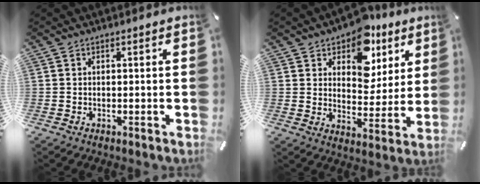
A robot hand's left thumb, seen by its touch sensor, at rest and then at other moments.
{"total": 11.5, "force": [7.7, 7.4, 4.4], "torque": [-0.066, -0.060, 0.135]}